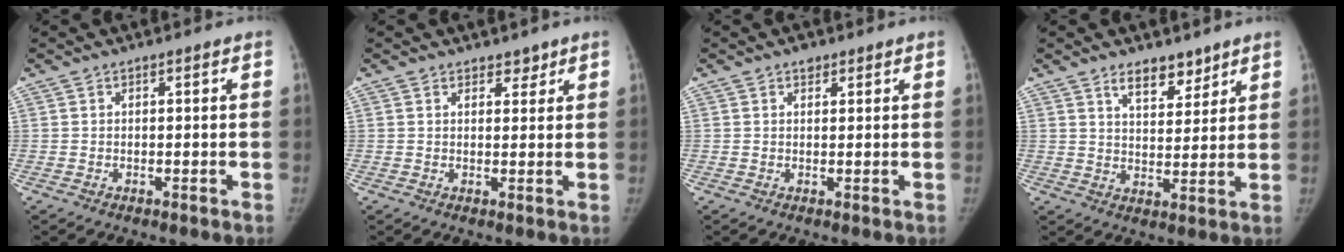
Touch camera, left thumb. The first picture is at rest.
{"total": 2.1, "force": [1.7, 1.2, 0.5], "torque": [0.011, -0.010, 0.021]}
{"total": 1.7, "force": [1.1, 1.0, 0.6], "torque": [0.000, -0.005, 0.014]}
{"total": 6.9, "force": [5.0, 3.3, 3.4], "torque": [-0.024, -0.036, 0.084]}